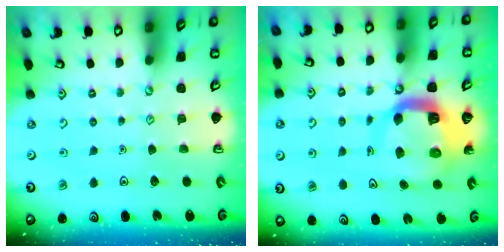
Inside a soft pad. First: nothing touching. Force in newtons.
{"total": 11.3, "press": 11.2, "slide": 1.5}